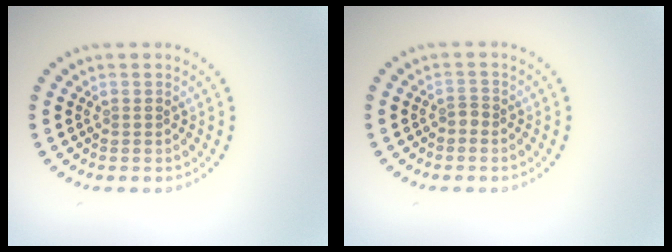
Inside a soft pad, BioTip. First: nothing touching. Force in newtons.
{"total": 0.9, "press": 0.5, "slide": 0.7}